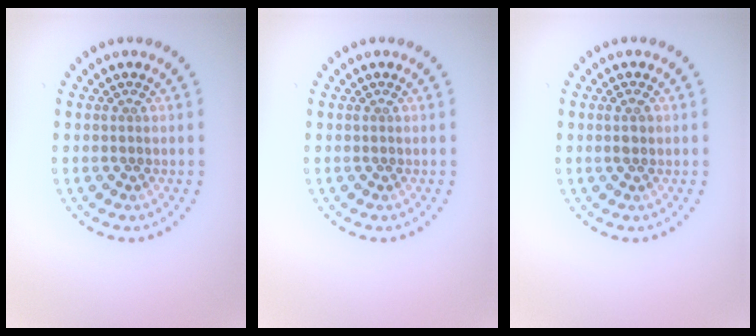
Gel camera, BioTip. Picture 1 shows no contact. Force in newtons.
{"total": 0.0}
{"total": 1.1, "press": 1.0, "slide": 0.2}